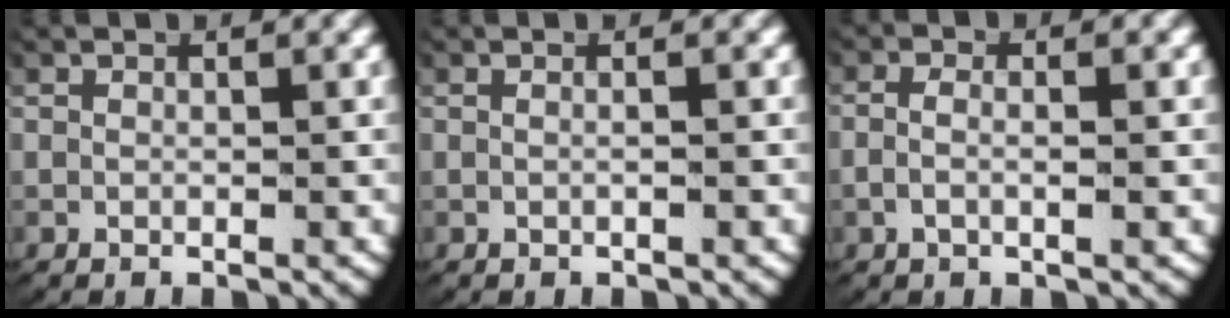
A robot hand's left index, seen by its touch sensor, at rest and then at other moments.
{"total": 0.7, "force": [-0.2, -0.2, 0.7], "torque": [-0.016, -0.002, -0.002]}
{"total": 2.0, "force": [-0.5, 0.6, 1.8], "torque": [-0.047, -0.008, -0.006]}